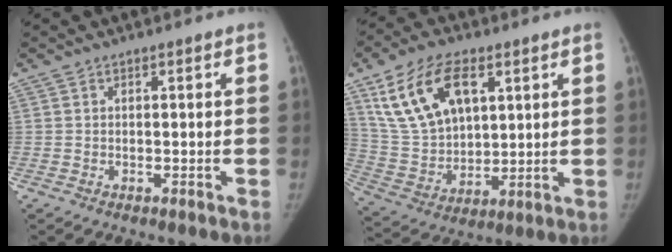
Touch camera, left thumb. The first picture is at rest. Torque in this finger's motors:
{"motor_torque": [1.32, 1.34, 0.45, -0.41, 0.12]}